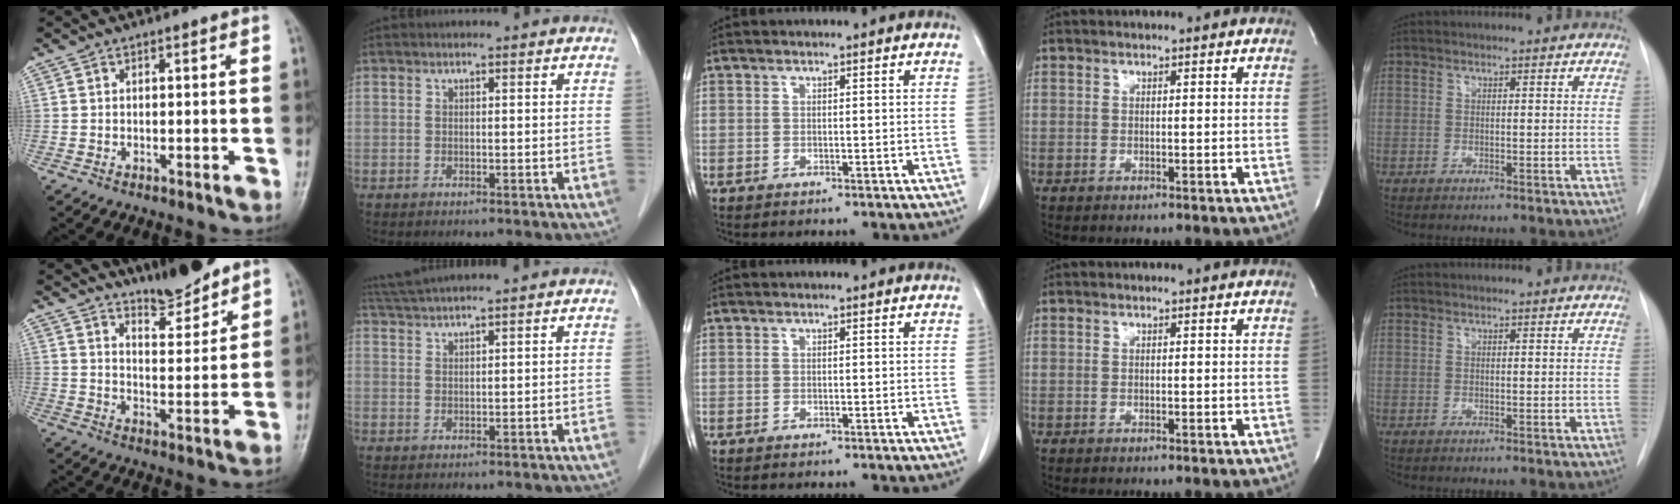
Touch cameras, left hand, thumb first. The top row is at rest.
{"thumb": {"total": 9.2, "force": [7.9, 1.9, 4.1], "torque": [-0.045, -0.062, 0.134]}, "index": {"total": 4.5, "force": [4.0, -1.2, 1.7], "torque": [-0.035, 0.022, 0.081]}}